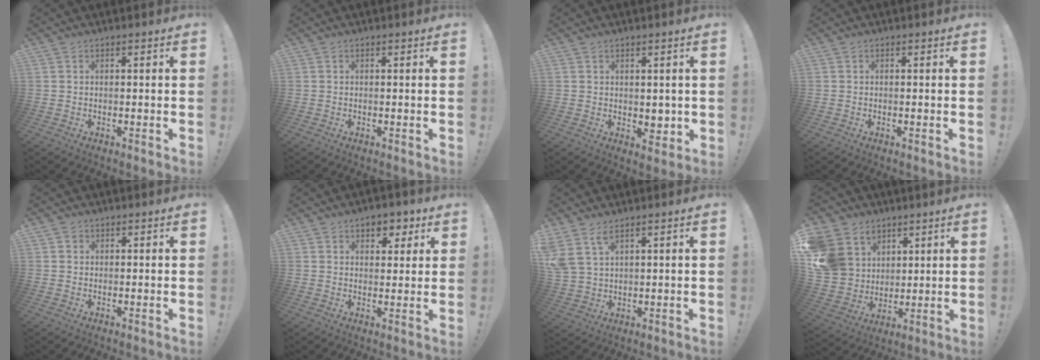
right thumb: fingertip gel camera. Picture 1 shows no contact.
{"total": 0.0}
{"total": 4.1, "force": [0.7, 3.2, 2.5], "torque": [-0.015, -0.005, 0.011]}
{"total": 0.0}
{"total": 1.0, "force": [0.6, 0.8, 0.0], "torque": [0.007, -0.001, 0.010]}
{"total": 5.8, "force": [3.1, 4.2, 2.5], "torque": [-0.019, -0.015, 0.053]}
{"total": 6.4, "force": [4.5, 2.7, 3.6], "torque": [-0.083, -0.017, 0.088]}
{"total": 13.3, "force": [5.1, 11.4, 4.4], "torque": [-0.086, -0.027, 0.113]}